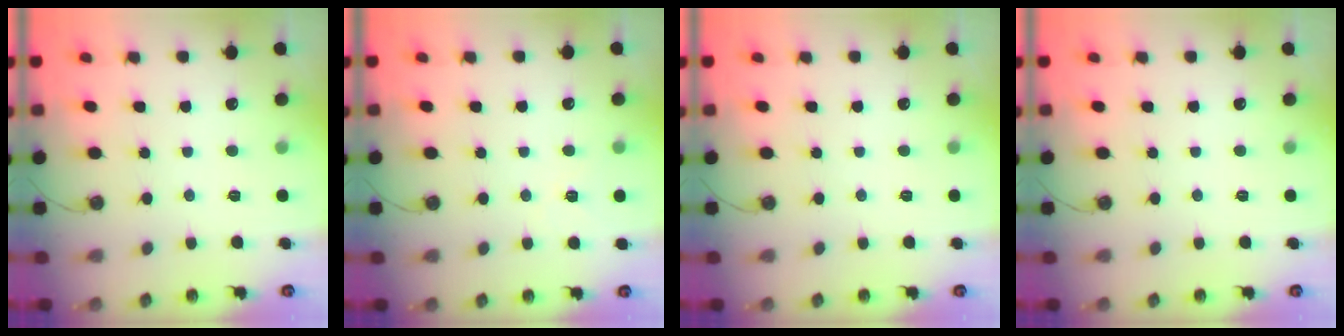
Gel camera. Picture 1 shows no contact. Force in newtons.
{"total": 3.8, "press": 3.4, "slide": 1.7}
{"total": 0.0}
{"total": 0.0}